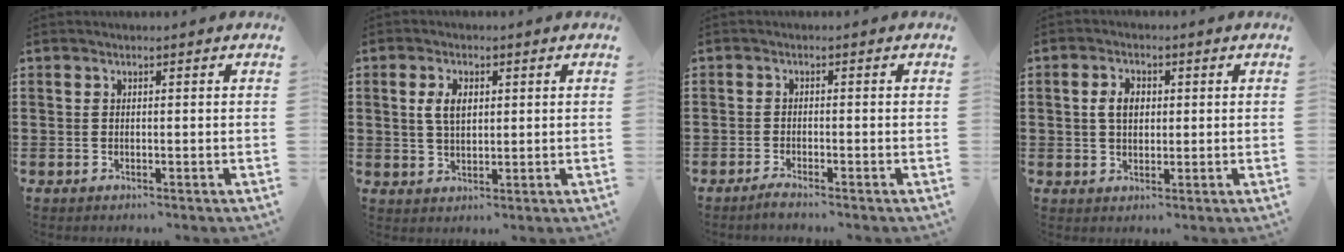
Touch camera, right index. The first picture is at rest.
{"total": 4.1, "force": [0.9, 2.2, 3.3], "torque": [-0.070, 0.011, 0.015]}
{"total": 1.4, "force": [-1.3, -0.2, 0.5], "torque": [-0.009, -0.003, -0.024]}
{"total": 3.7, "force": [0.5, 2.4, 2.7], "torque": [-0.061, 0.012, 0.007]}